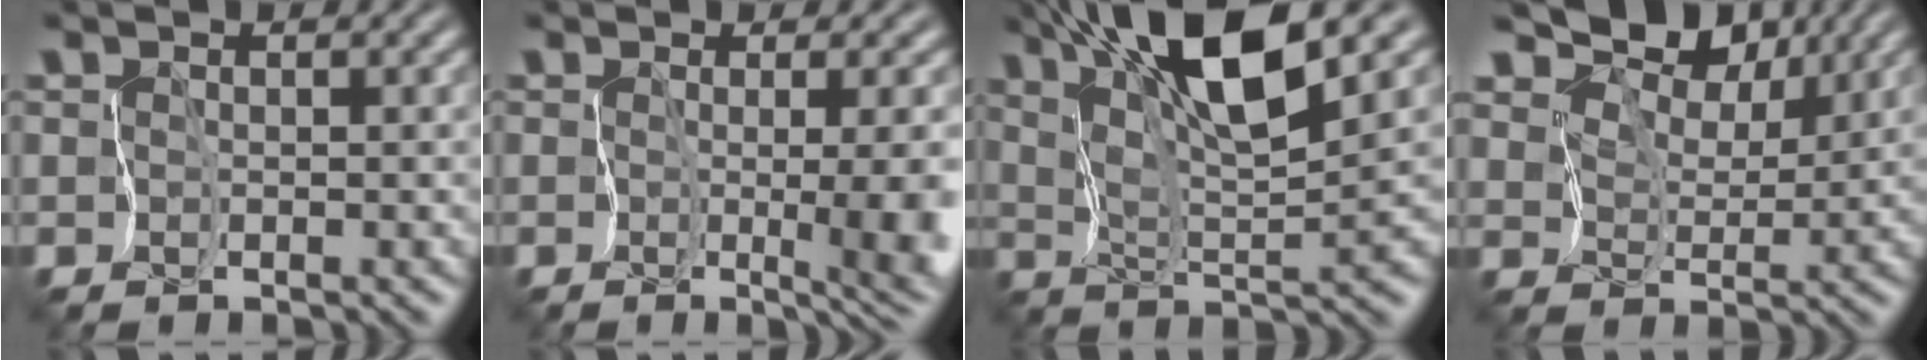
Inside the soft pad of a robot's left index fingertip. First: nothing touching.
{"total": 5.7, "force": [-0.7, 1.1, 5.5], "torque": [-0.077, -0.017, 0.001]}
{"total": 9.4, "force": [5.8, 1.0, 7.2], "torque": [-0.128, 0.015, 0.101]}
{"total": 6.4, "force": [5.3, 2.5, 2.4], "torque": [-0.047, 0.004, 0.090]}